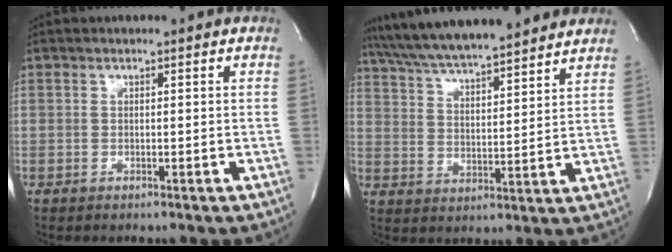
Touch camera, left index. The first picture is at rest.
{"total": 18.8, "force": [16.6, 2.0, 8.5], "torque": [-0.146, 0.035, 0.258]}